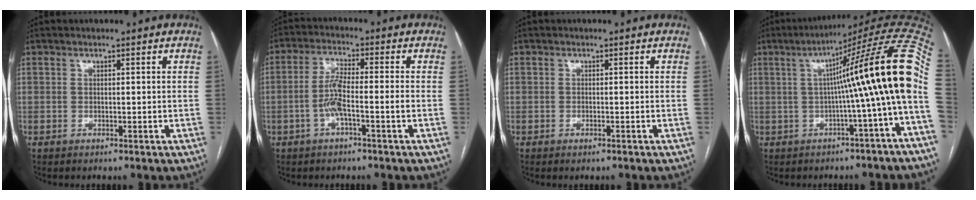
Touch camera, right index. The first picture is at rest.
{"total": 5.5, "force": [-1.7, 0.3, 5.2], "torque": [-0.109, 0.016, -0.031]}
{"total": 0.6, "force": [-0.5, 0.0, 0.4], "torque": [-0.010, -0.002, -0.006]}
{"total": 16.8, "force": [-0.5, -2.3, 16.6], "torque": [-0.210, 0.034, -0.015]}